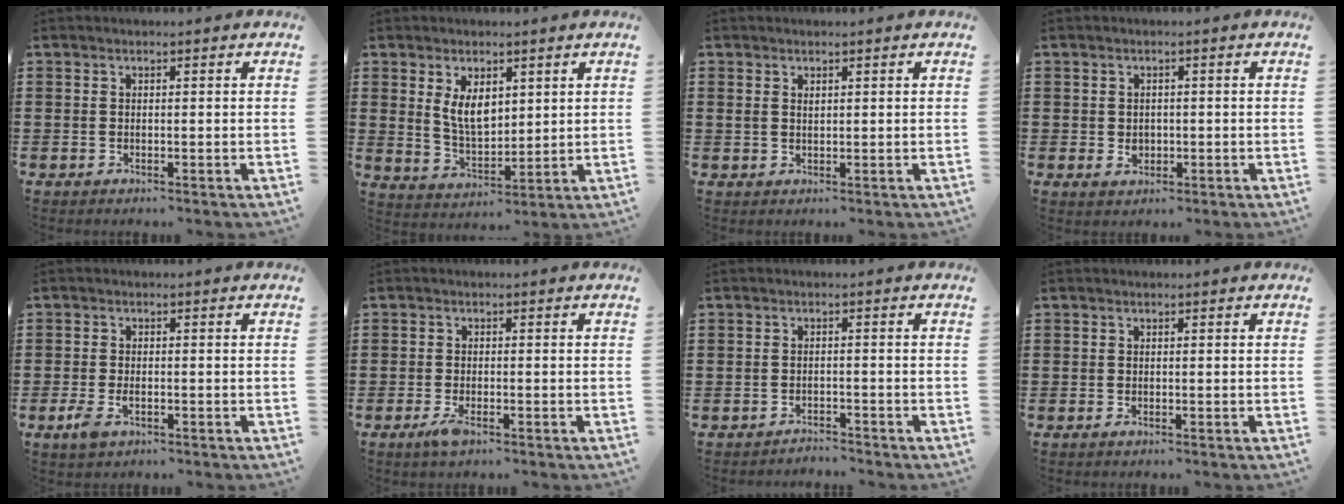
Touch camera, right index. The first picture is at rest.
{"total": 5.9, "force": [2.2, 3.3, 4.3], "torque": [-0.087, 0.003, 0.040]}
{"total": 1.0, "force": [0.6, 0.6, 0.5], "torque": [-0.012, 0.003, 0.011]}
{"total": 1.8, "force": [-0.2, 1.5, 1.0], "torque": [-0.021, 0.005, -0.004]}
{"total": 2.4, "force": [-1.1, 1.1, 1.7], "torque": [-0.045, -0.007, -0.023]}
{"total": 2.0, "force": [-1.1, 0.5, 1.6], "torque": [-0.040, -0.008, -0.024]}
{"total": 1.7, "force": [-1.7, 0.1, -0.2], "torque": [-0.003, 0.001, -0.039]}
{"total": 0.0}